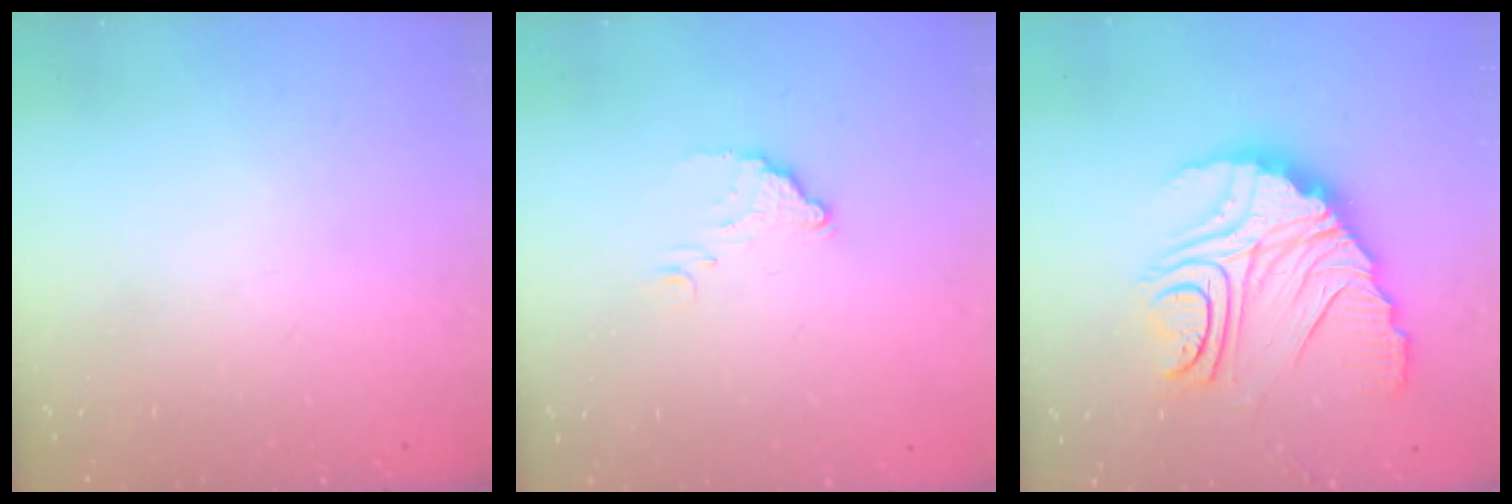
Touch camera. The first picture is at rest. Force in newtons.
{"total": 4.9, "press": 4.9, "slide": 0.2}
{"total": 20.7, "press": 20.6, "slide": 2.2}